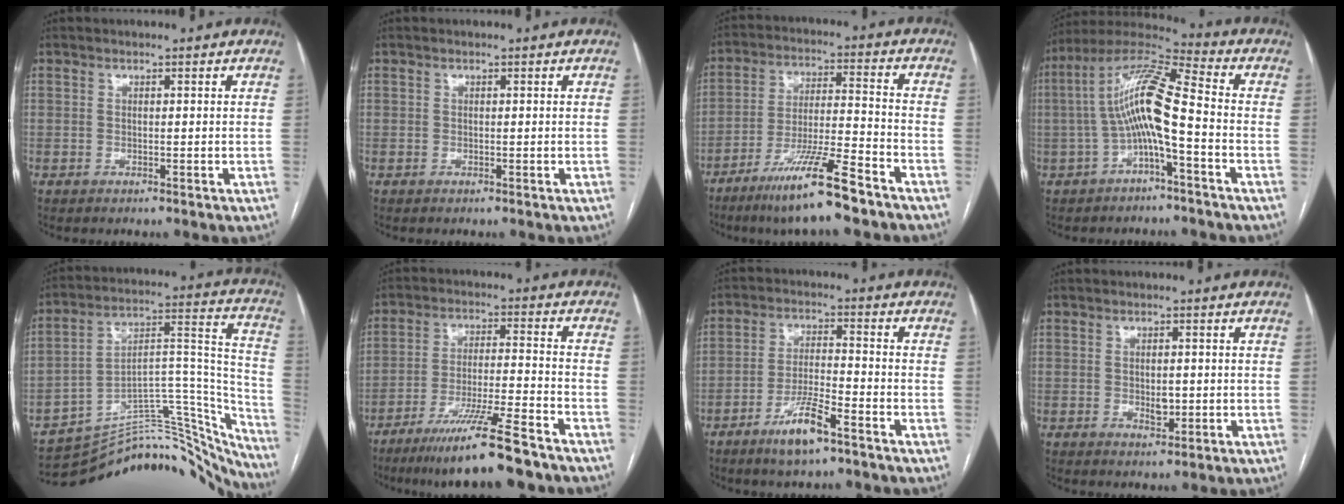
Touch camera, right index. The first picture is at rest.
{"total": 0.0}
{"total": 13.4, "force": [-9.4, 0.4, 9.5], "torque": [-0.171, -0.027, -0.168]}
{"total": 11.4, "force": [-1.9, 1.4, 11.2], "torque": [-0.220, 0.035, -0.039]}
{"total": 30.5, "force": [-28.5, 7.3, 8.1], "torque": [-0.071, 0.054, -0.379]}
{"total": 13.2, "force": [-9.9, -0.1, 8.8], "torque": [-0.150, -0.030, -0.167]}
{"total": 7.6, "force": [-4.9, 1.0, 5.7], "torque": [-0.113, -0.007, -0.090]}
{"total": 2.6, "force": [-0.3, 1.3, 2.2], "torque": [-0.037, -0.001, 0.000]}